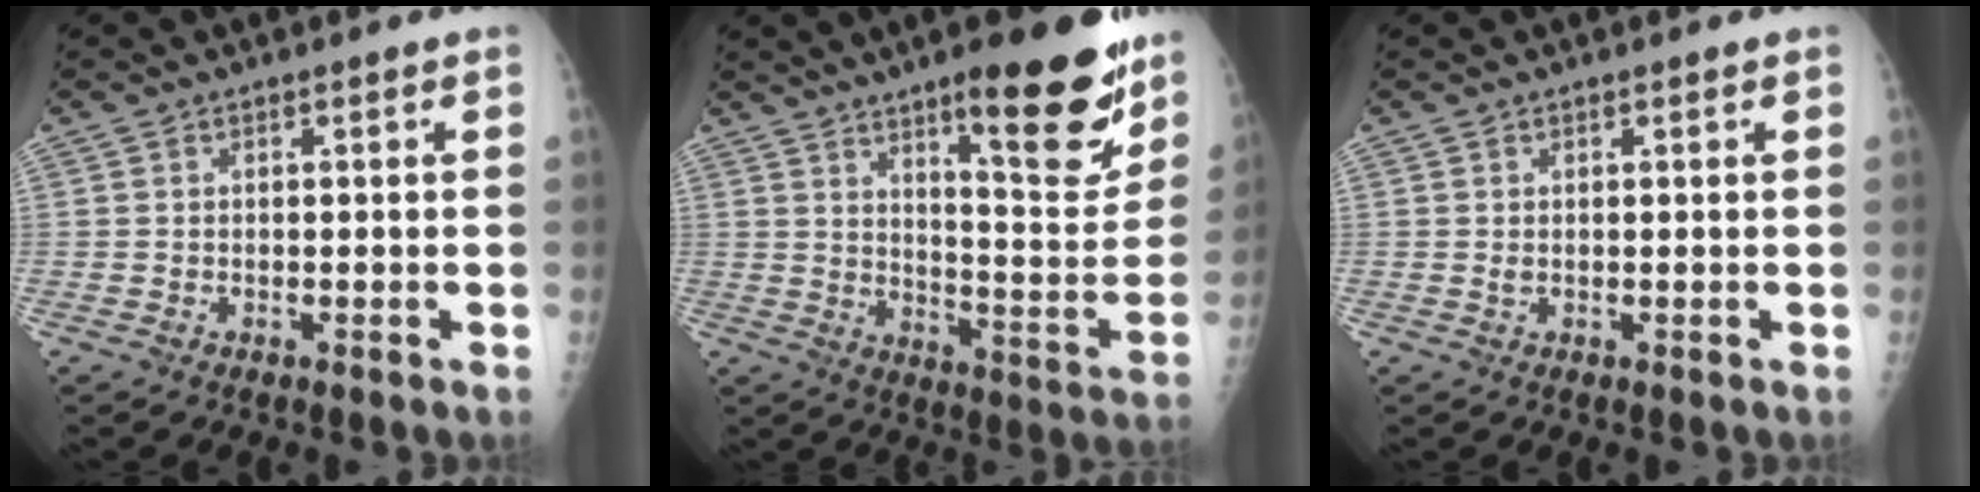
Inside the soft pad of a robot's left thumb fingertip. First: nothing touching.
{"total": 19.2, "force": [12.1, 4.5, 14.2], "torque": [-0.154, -0.084, 0.178]}
{"total": 0.9, "force": [0.4, 0.5, 0.7], "torque": [-0.011, -0.001, 0.010]}